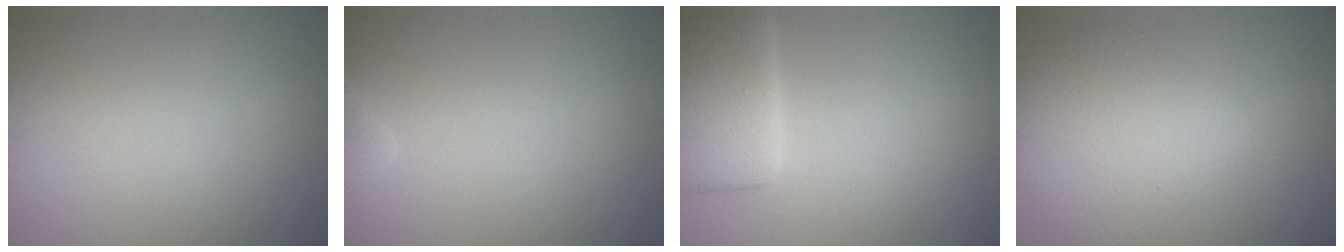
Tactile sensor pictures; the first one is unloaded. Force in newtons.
{"total": 1.3, "press": 1.3, "slide": 0.1}
{"total": 7.4, "press": 7.4, "slide": 0.5}
{"total": 5.7, "press": 5.7, "slide": 0.2}